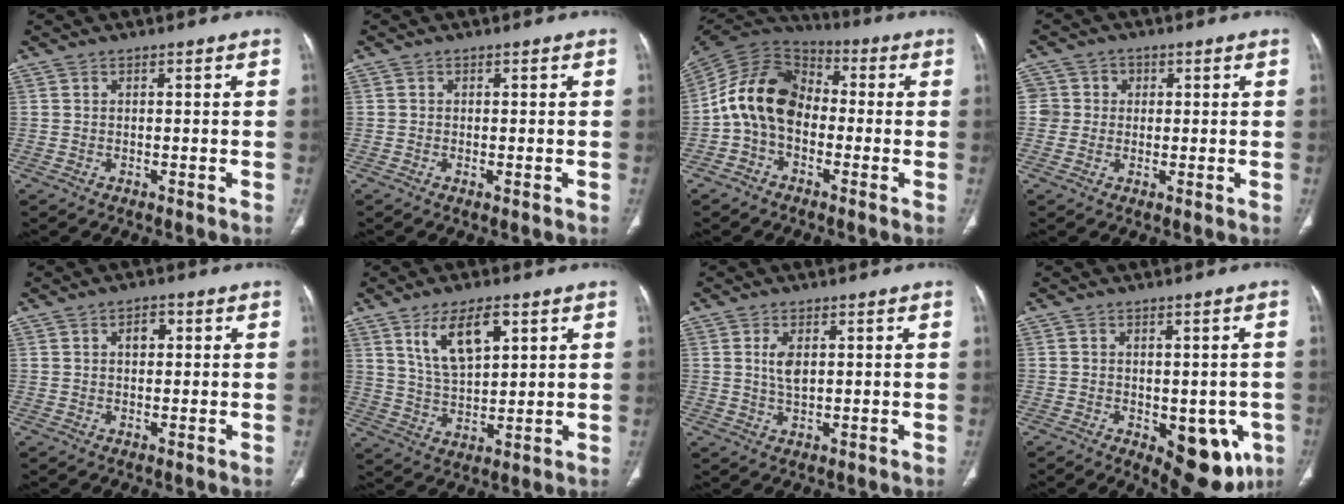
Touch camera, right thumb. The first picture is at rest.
{"total": 0.7, "force": [-0.2, 0.2, 0.6], "torque": [-0.015, -0.004, -0.004]}
{"total": 13.9, "force": [-1.8, 10.0, 9.5], "torque": [-0.166, 0.045, -0.047]}
{"total": 4.2, "force": [0.6, 4.2, 0.2], "torque": [0.031, 0.007, 0.008]}
{"total": 3.0, "force": [1.0, 1.9, 2.2], "torque": [-0.027, 0.003, 0.014]}
{"total": 10.6, "force": [5.1, 4.6, 8.1], "torque": [-0.133, -0.022, 0.106]}
{"total": 3.8, "force": [1.0, 1.8, 3.2], "torque": [-0.060, -0.006, 0.023]}
{"total": 11.9, "force": [-4.2, 6.4, 9.2], "torque": [-0.078, -0.001, -0.041]}